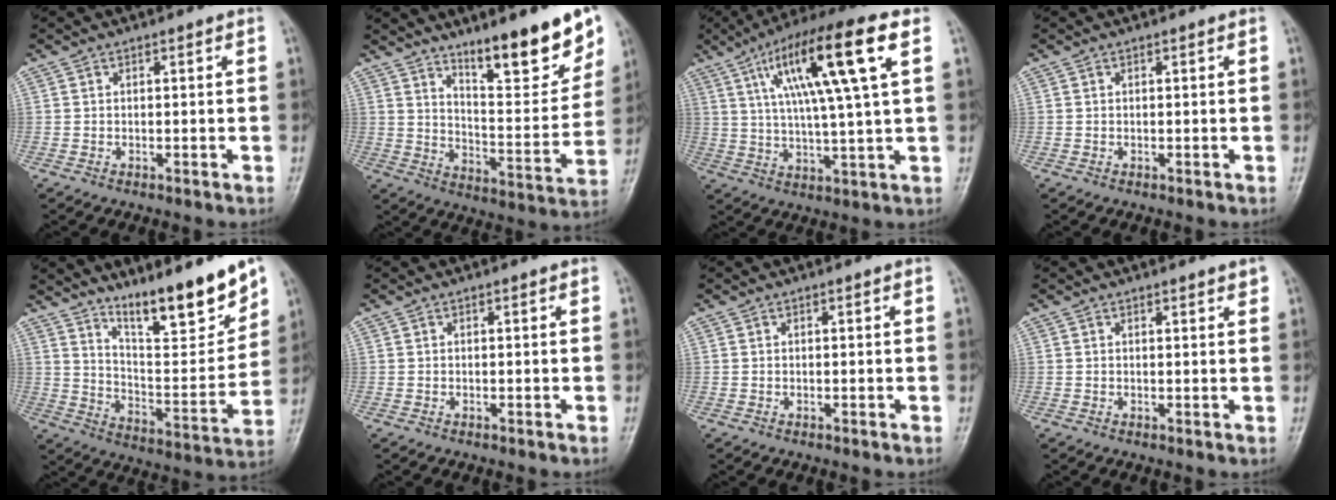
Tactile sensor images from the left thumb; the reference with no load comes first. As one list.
[{"total": 16.4, "force": [11.2, 4.1, 11.3], "torque": [-0.129, -0.078, 0.182]}, {"total": 17.8, "force": [6.5, 2.3, 16.4], "torque": [-0.294, 0.004, 0.104]}, {"total": 0.0}, {"total": 16.2, "force": [11.9, 3.5, 10.4], "torque": [-0.129, -0.084, 0.205]}, {"total": 0.0}, {"total": 0.0}, {"total": 1.4, "force": [1.1, 0.3, 0.8], "torque": [-0.007, -0.004, 0.014]}]